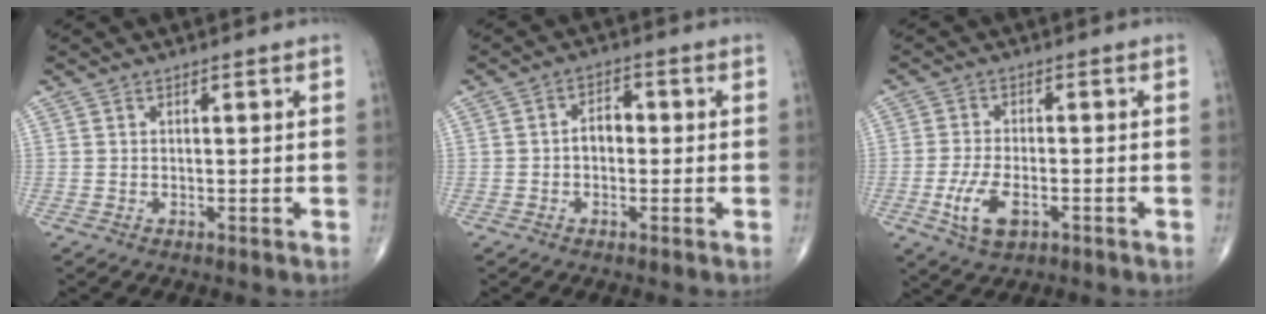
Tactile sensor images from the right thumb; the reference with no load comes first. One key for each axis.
{"total": 2.4, "fx": -0.4, "fy": 1.6, "fz": 1.7, "tx": -0.019, "ty": 0.011, "tz": -0.011}
{"total": 7.0, "fx": -2.6, "fy": 3.5, "fz": 5.5, "tx": -0.113, "ty": 0.004, "tz": -0.045}